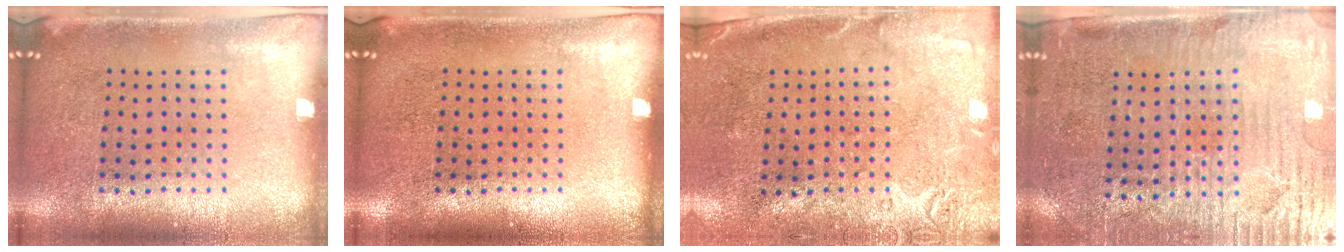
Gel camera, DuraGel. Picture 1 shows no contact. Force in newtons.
{"total": 0.0}
{"total": 2.8, "press": 2.2, "slide": 1.7}
{"total": 3.9, "press": 3.4, "slide": 1.7}